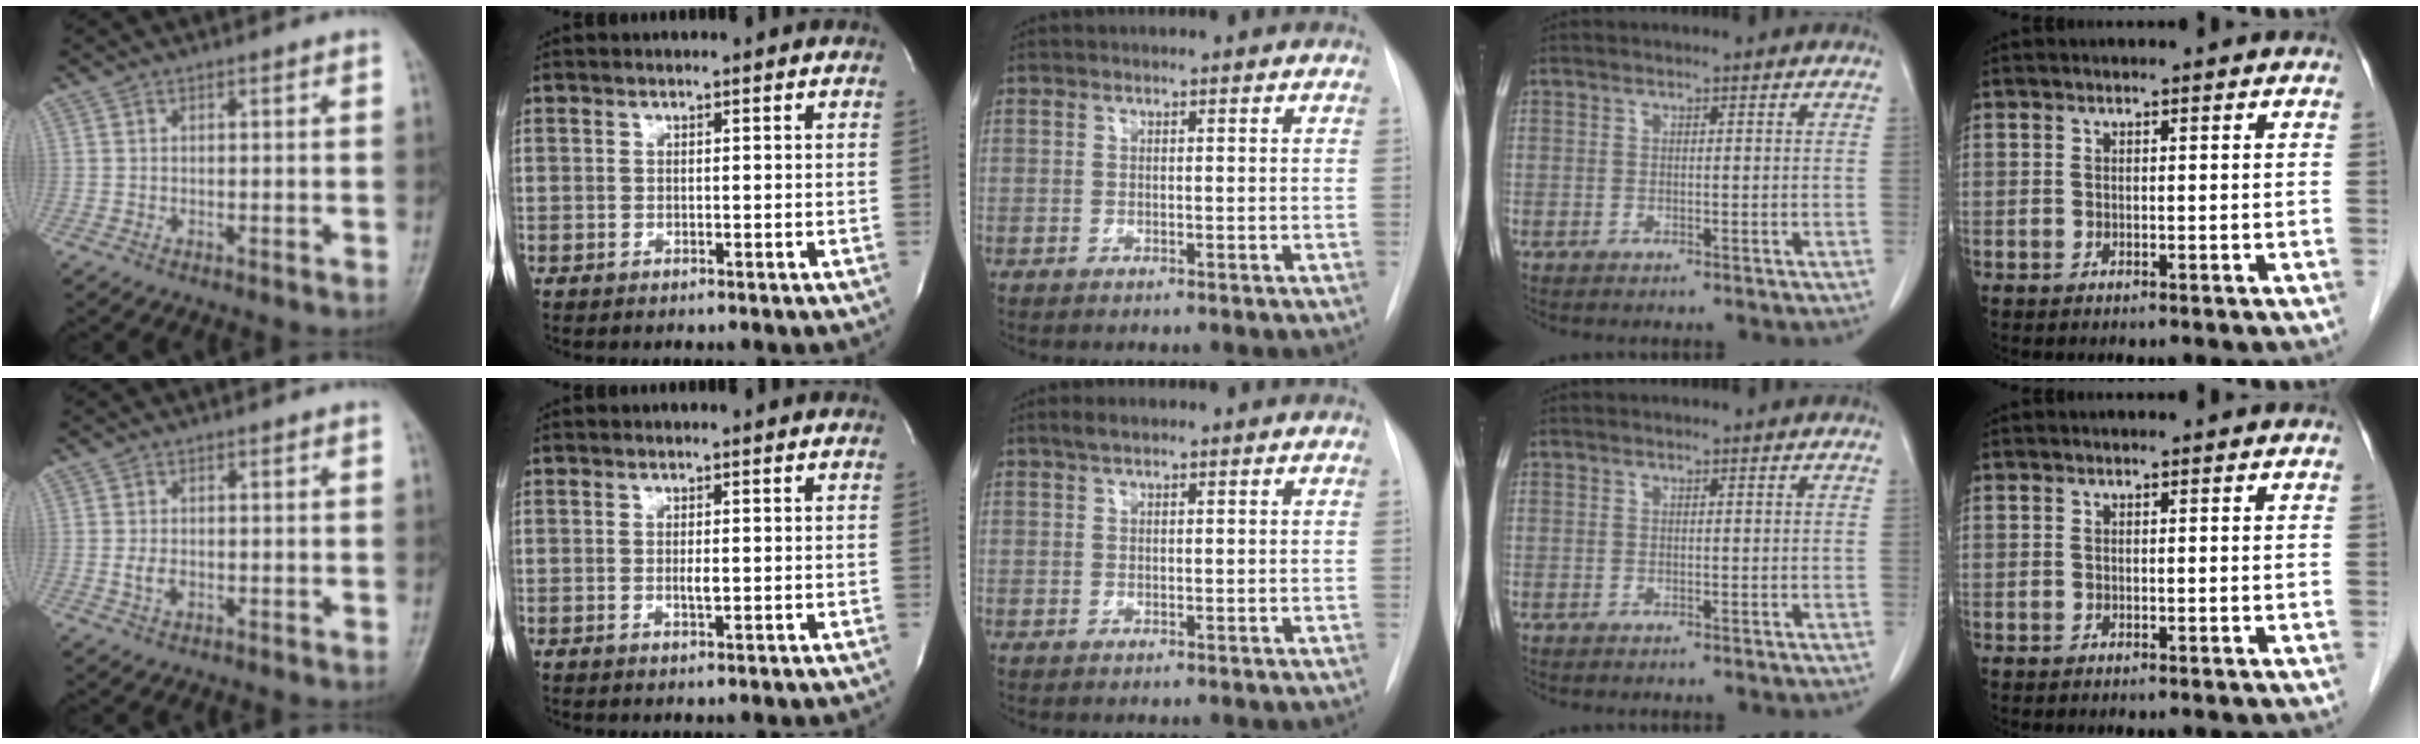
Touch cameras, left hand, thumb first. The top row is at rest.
{"thumb": {"total": 2.1, "force": [-0.1, 1.4, 1.6], "torque": [-0.029, -0.002, -0.002]}, "index": {"total": 1.2, "force": [0.1, 0.2, 1.2], "torque": [-0.024, -0.002, 0.003]}, "middle": {"total": 1.5, "force": [1.1, 0.4, 0.9], "torque": [-0.023, 0.009, 0.021]}}